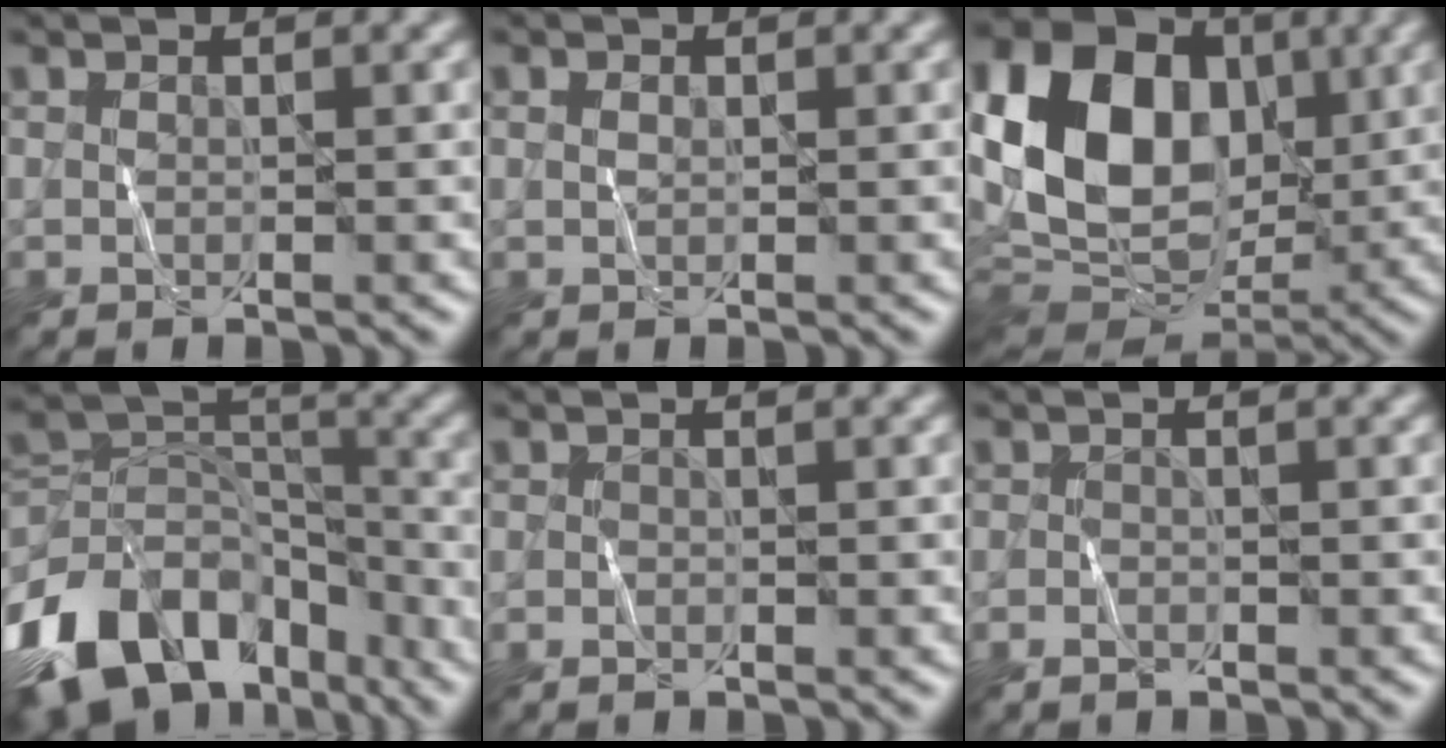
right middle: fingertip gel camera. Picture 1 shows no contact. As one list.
[{"total": 0.6, "force": [0.1, 0.4, 0.4], "torque": [-0.011, 0.002, 0.003]}, {"total": 16.5, "force": [2.9, 12.1, 10.9], "torque": [-0.210, 0.025, 0.043]}, {"total": 14.9, "force": [-8.3, 9.2, 8.2], "torque": [-0.184, 0.010, -0.151]}, {"total": 0.6, "force": [-0.5, 0.0, 0.0], "torque": [-0.001, 0.001, -0.009]}, {"total": 0.8, "force": [-0.8, 0.2, 0.2], "torque": [-0.003, 0.001, -0.014]}]